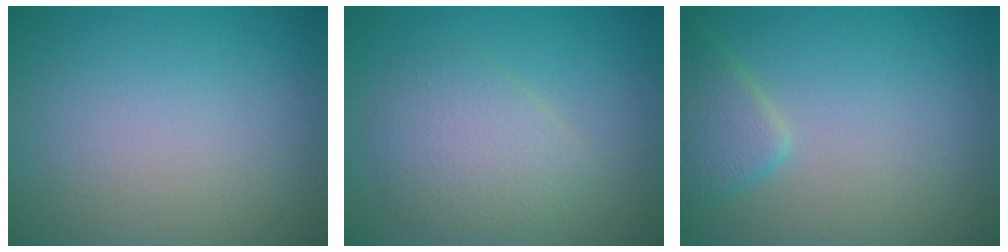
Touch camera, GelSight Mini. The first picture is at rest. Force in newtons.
{"total": 3.7, "press": 3.7, "slide": 0.2}
{"total": 2.7, "press": 2.7, "slide": 0.2}